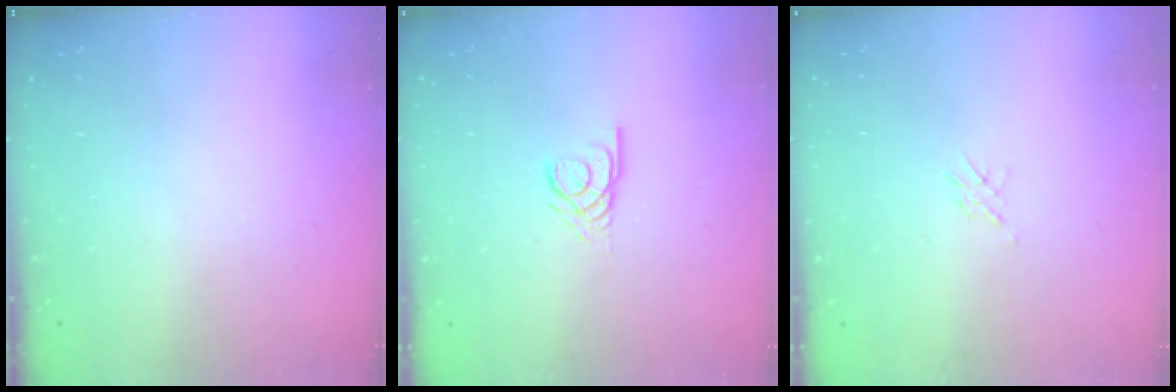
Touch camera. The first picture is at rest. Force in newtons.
{"total": 2.7, "press": 2.7, "slide": 0.2}
{"total": 1.4, "press": 1.4, "slide": 0.2}